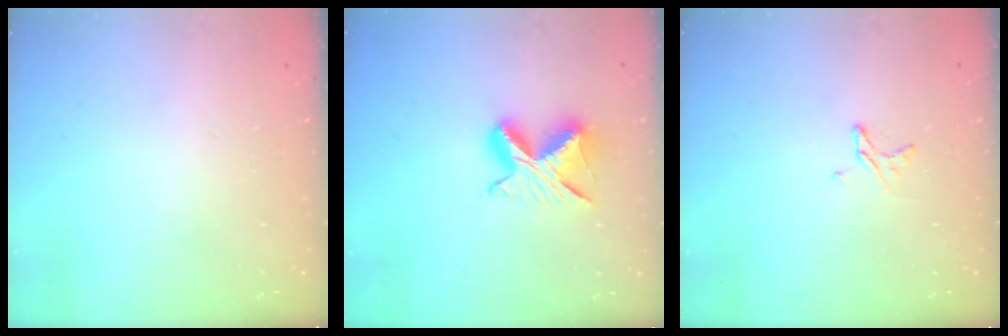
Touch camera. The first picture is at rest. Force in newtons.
{"total": 9.0, "press": 8.9, "slide": 0.5}
{"total": 4.6, "press": 4.6, "slide": 0.4}